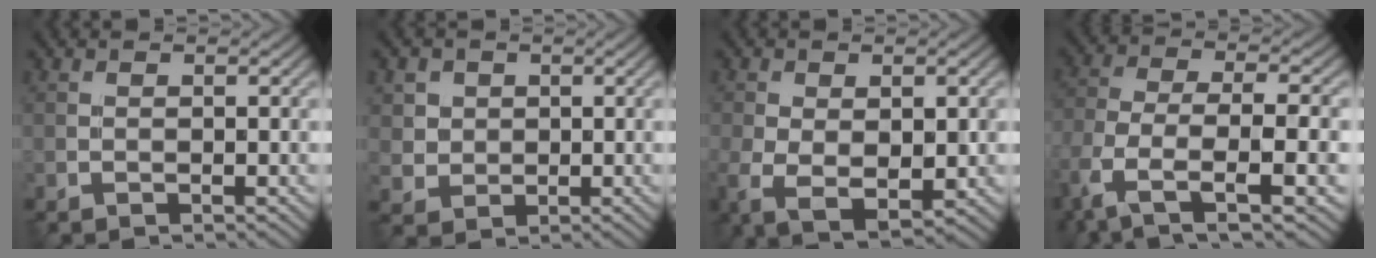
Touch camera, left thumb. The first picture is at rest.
{"total": 4.4, "force": [1.4, 3.9, 1.2], "torque": [-0.061, -0.009, 0.033]}
{"total": 7.4, "force": [-1.4, 4.3, 5.8], "torque": [-0.130, -0.031, -0.014]}
{"total": 10.4, "force": [-4.9, 3.5, 8.5], "torque": [-0.181, -0.016, -0.096]}